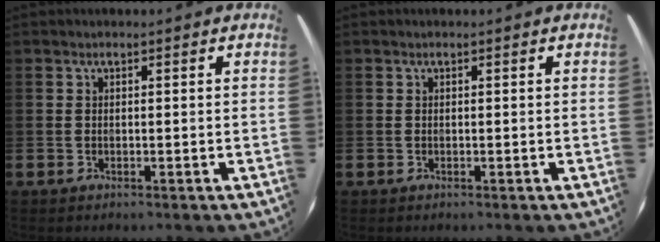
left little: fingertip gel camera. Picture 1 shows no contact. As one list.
[{"total": 0.0}]